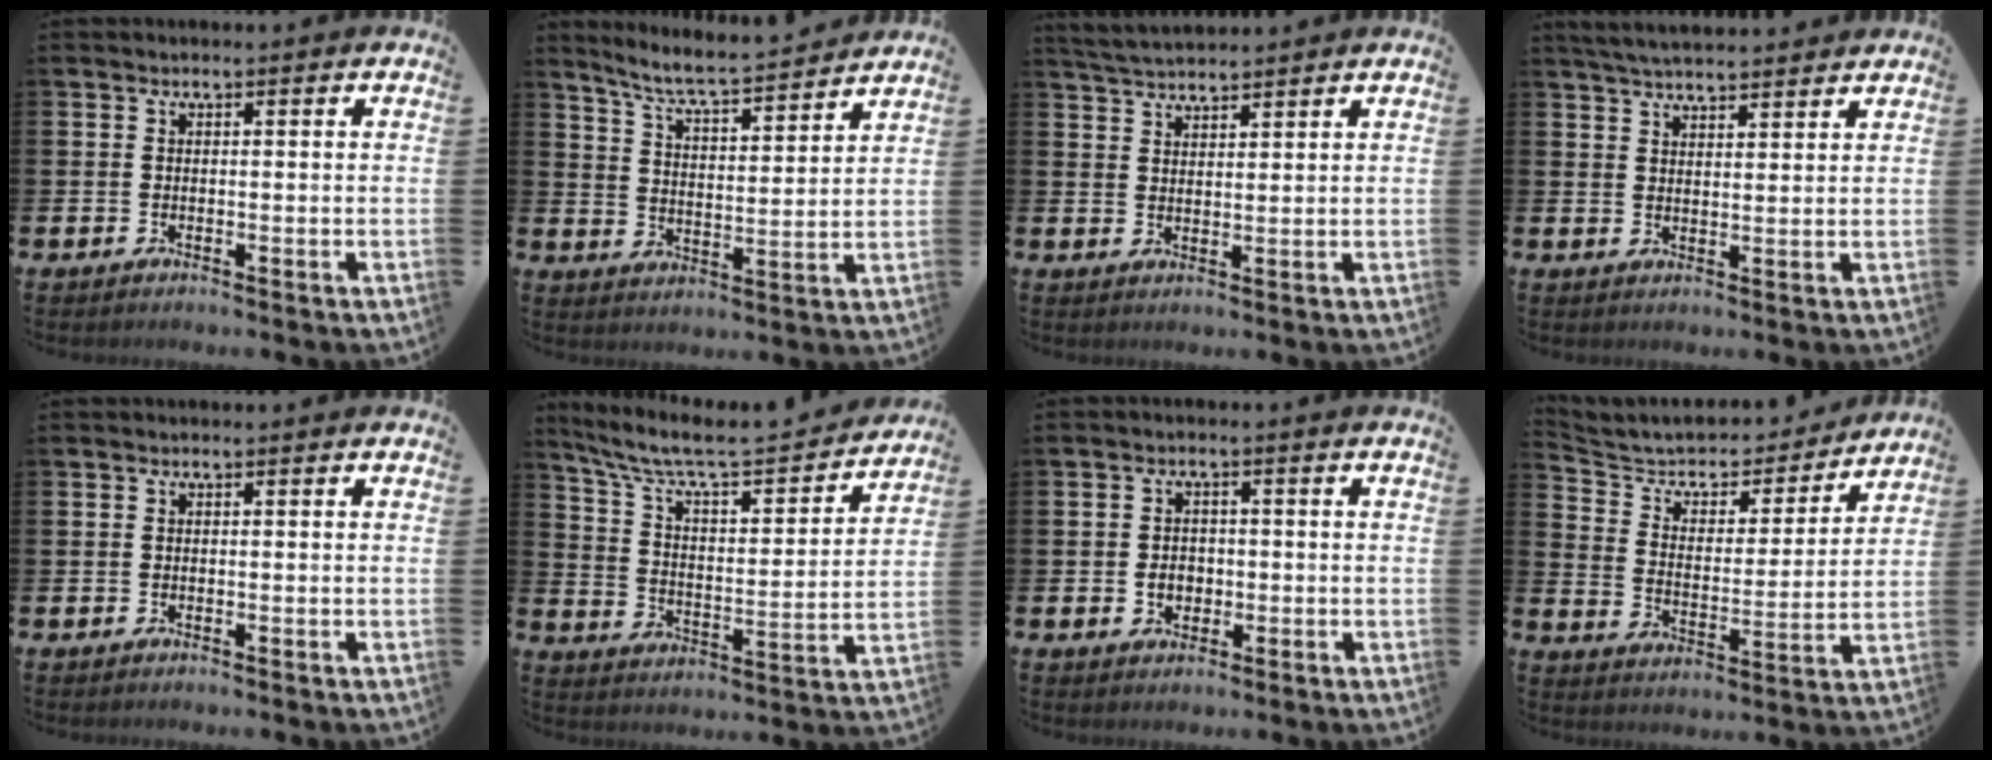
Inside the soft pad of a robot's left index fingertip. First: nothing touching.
{"total": 6.6, "force": [6.3, 0.0, 2.0], "torque": [-0.064, -0.045, 0.107]}
{"total": 3.6, "force": [3.6, 0.4, 0.4], "torque": [-0.024, -0.011, 0.067]}
{"total": 4.2, "force": [4.1, 0.3, 0.6], "torque": [-0.028, -0.014, 0.076]}
{"total": 0.0}
{"total": 8.4, "force": [7.5, 1.6, 3.3], "torque": [-0.100, -0.052, 0.123]}
{"total": 2.5, "force": [-0.5, 2.0, 1.4], "torque": [-0.010, -0.002, -0.016]}
{"total": 6.2, "force": [5.6, 2.2, 1.2], "torque": [-0.063, -0.041, 0.092]}